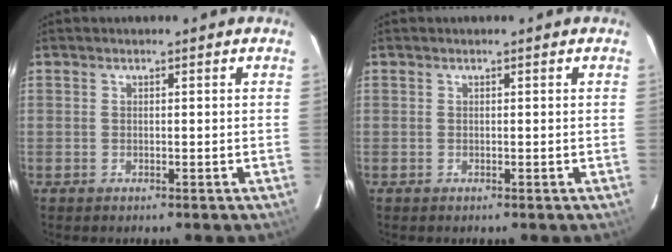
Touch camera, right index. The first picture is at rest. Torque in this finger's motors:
{"motor_torque": [0.00, 0.00, 0.01, 0.00]}